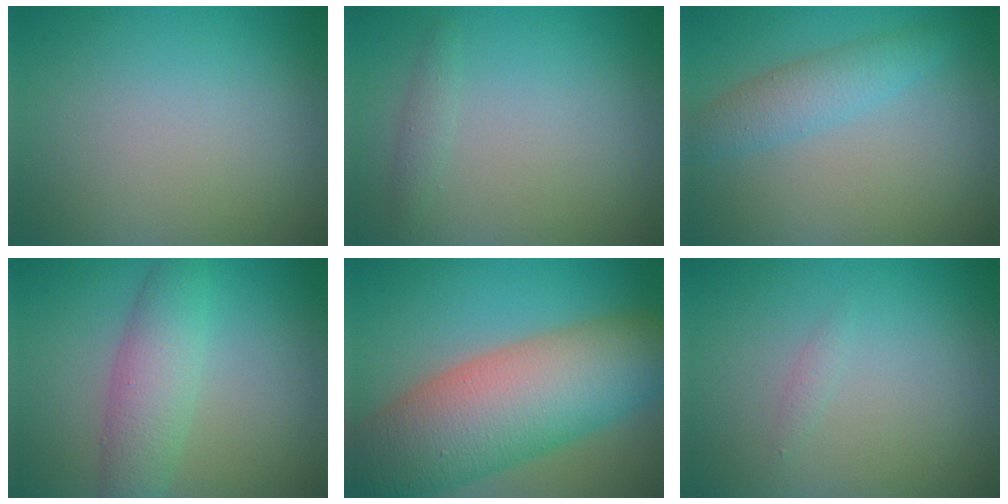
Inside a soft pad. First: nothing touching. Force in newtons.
{"total": 1.0, "press": 1.0, "slide": 0.0}
{"total": 2.9, "press": 2.9, "slide": 0.1}
{"total": 4.3, "press": 4.3, "slide": 0.1}
{"total": 12.3, "press": 12.3, "slide": 0.7}
{"total": 0.6, "press": 0.6, "slide": 0.0}